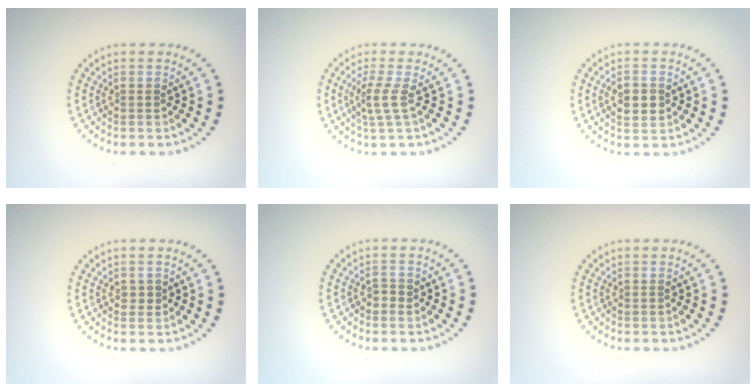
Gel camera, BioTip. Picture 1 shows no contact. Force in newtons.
{"total": 2.2, "press": 1.5, "slide": 1.6}
{"total": 2.7, "press": 2.7, "slide": 0.1}
{"total": 0.9, "press": 0.9, "slide": 0.2}
{"total": 0.9, "press": 0.9, "slide": 0.3}
{"total": 0.0}